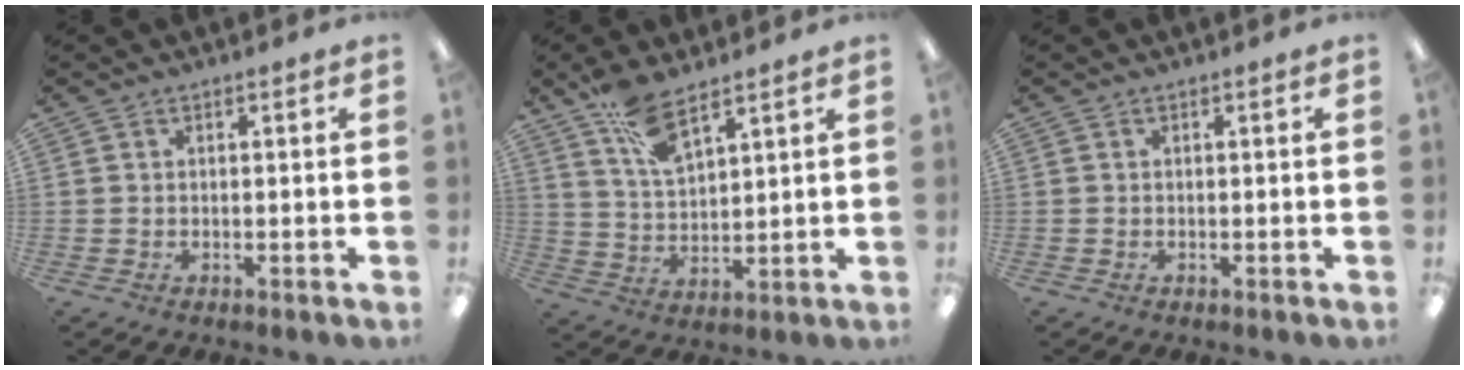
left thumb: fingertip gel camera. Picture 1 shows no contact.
{"total": 9.7, "force": [7.1, 3.3, 5.7], "torque": [-0.112, -0.027, 0.130]}
{"total": 0.0}